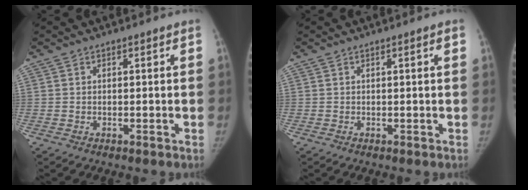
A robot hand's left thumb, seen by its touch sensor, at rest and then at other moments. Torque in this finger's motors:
{"motor_torque": [0.23, 0.00, -0.09, -0.23, 0.03]}